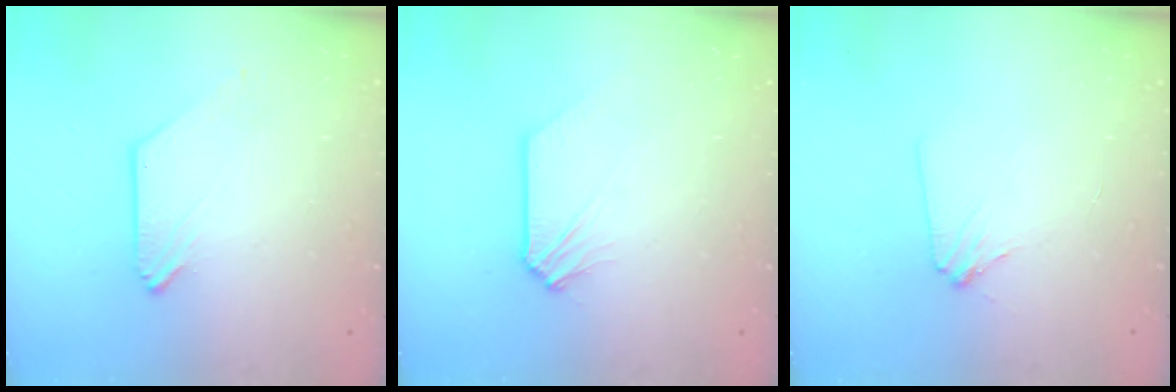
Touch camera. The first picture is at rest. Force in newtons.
{"total": 0.0}
{"total": 2.7, "press": 2.6, "slide": 0.4}